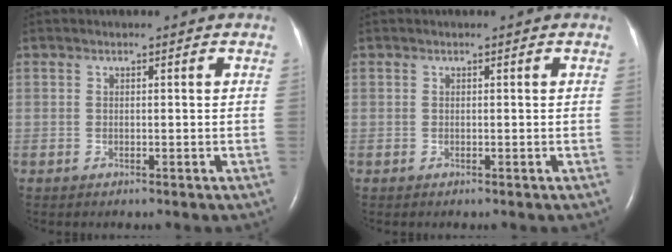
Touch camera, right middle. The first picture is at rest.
{"total": 0.0}